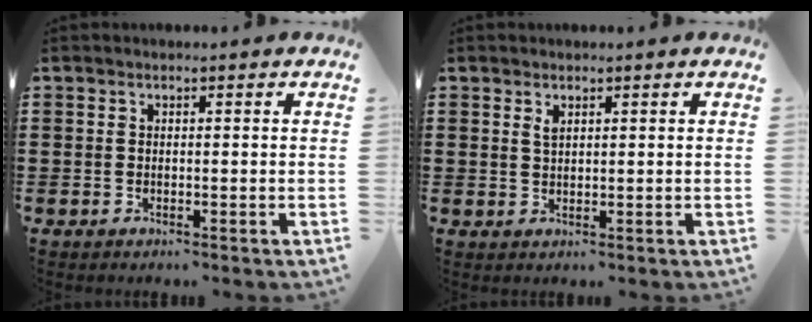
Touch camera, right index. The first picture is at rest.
{"total": 1.3, "force": [0.7, 0.6, 0.9], "torque": [-0.020, 0.004, 0.013]}